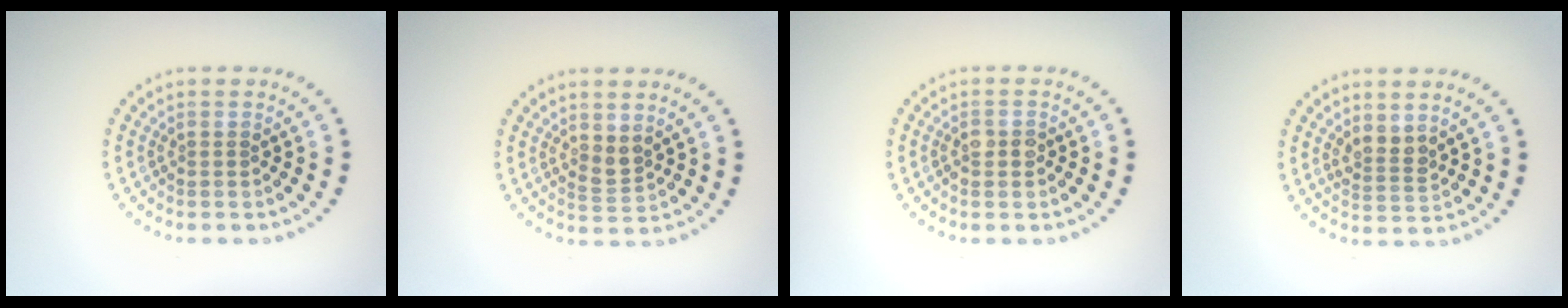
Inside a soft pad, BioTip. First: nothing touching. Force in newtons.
{"total": 1.5, "press": 1.2, "slide": 0.9}
{"total": 1.6, "press": 1.6, "slide": 0.3}
{"total": 2.0, "press": 1.6, "slide": 1.2}